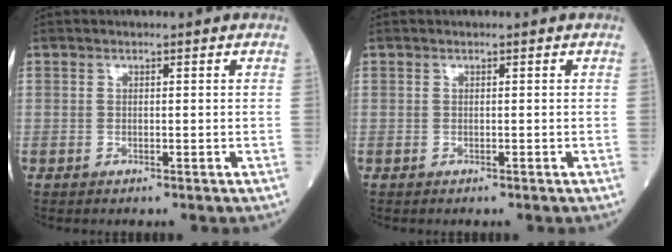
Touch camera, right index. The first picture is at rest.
{"total": 0.0}